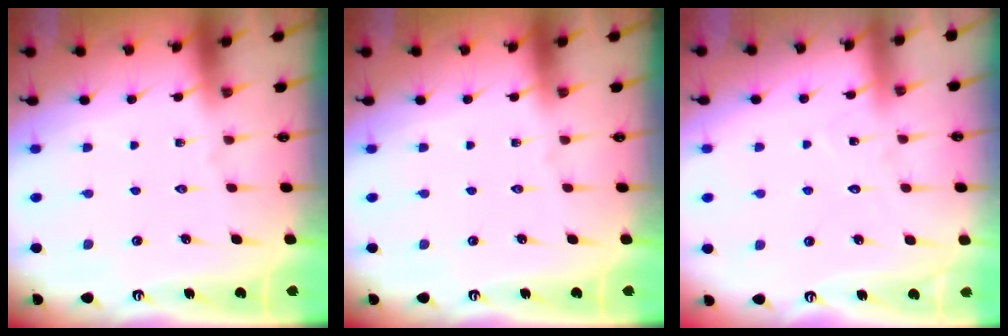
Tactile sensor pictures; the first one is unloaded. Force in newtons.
{"total": 0.0}
{"total": 7.2, "press": 7.2, "slide": 0.6}